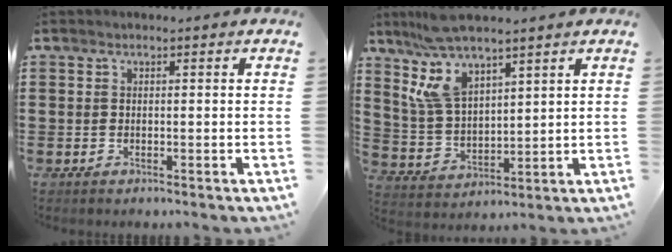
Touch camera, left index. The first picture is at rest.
{"total": 8.6, "force": [5.9, 2.9, 5.5], "torque": [-0.131, -0.011, 0.110]}